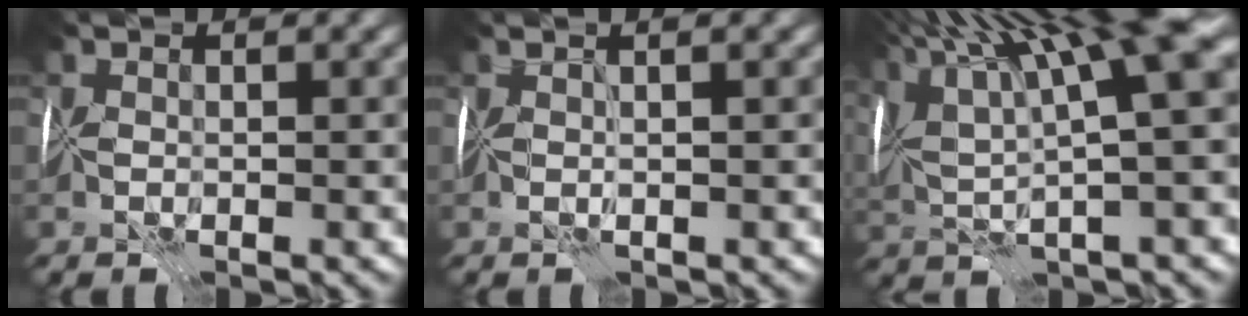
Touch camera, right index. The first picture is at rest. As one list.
[{"total": 1.7, "force": [0.8, -0.1, 1.5], "torque": [-0.012, 0.006, 0.001]}, {"total": 13.7, "force": [6.0, 2.3, 12.1], "torque": [-0.207, 0.014, 0.107]}]